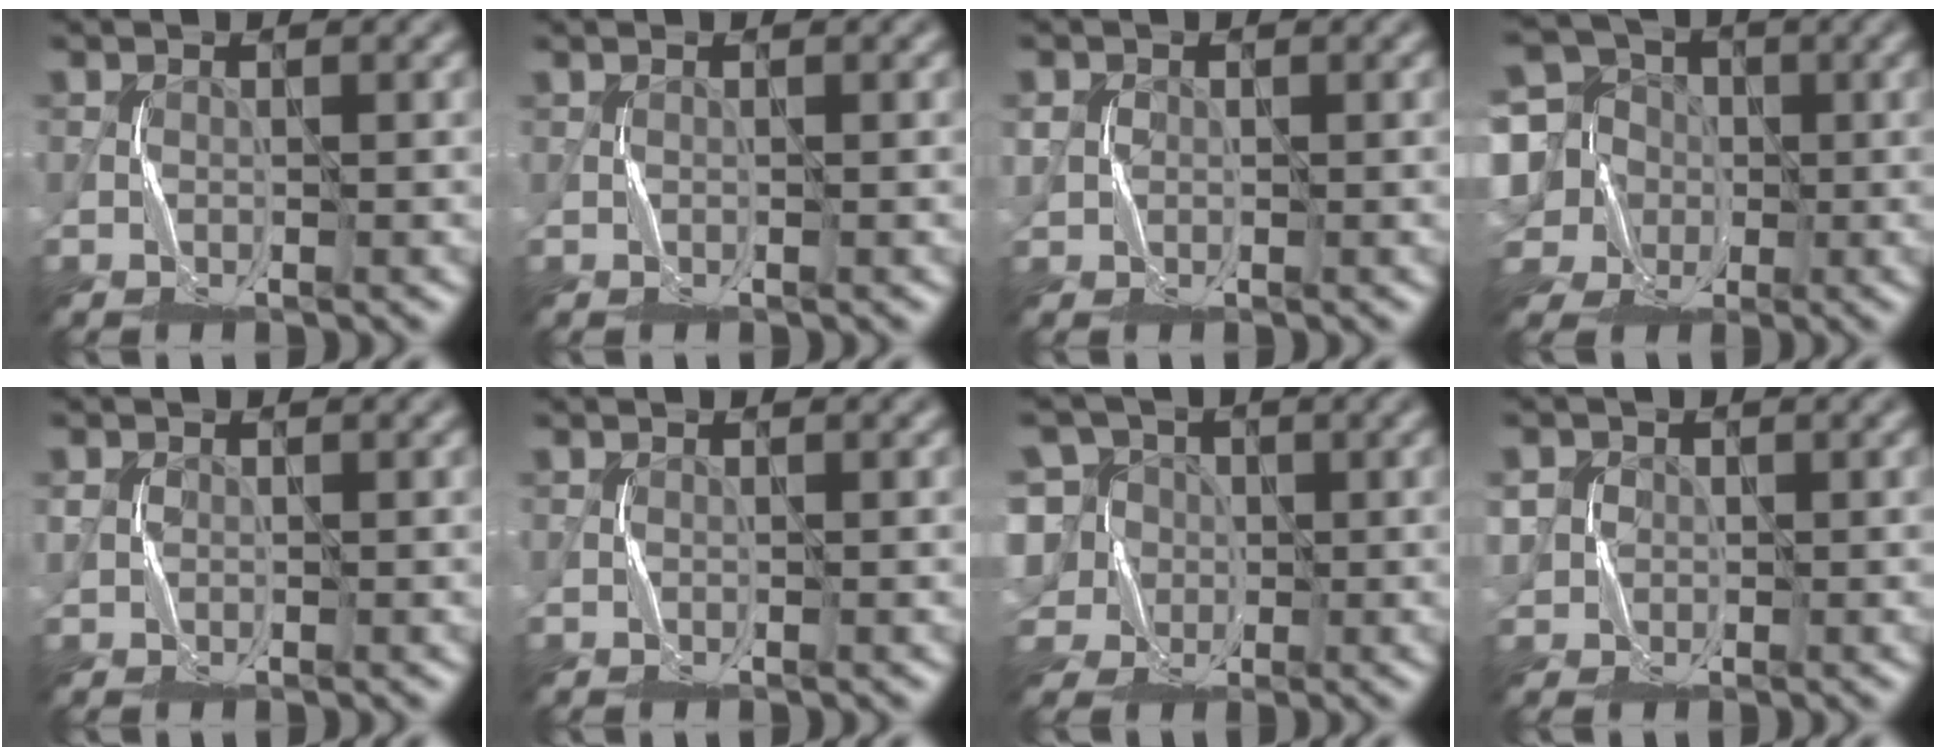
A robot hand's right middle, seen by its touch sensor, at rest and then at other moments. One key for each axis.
{"total": 0.0}
{"total": 1.8, "fx": 0.2, "fy": 1.6, "fz": 0.6, "tx": -0.014, "ty": 0.000, "tz": 0.002}
{"total": 12.0, "fx": 1.0, "fy": 10.8, "fz": 5.2, "tx": -0.157, "ty": 0.038, "tz": -0.018}
{"total": 1.4, "fx": 0.2, "fy": 1.3, "fz": 0.5, "tx": -0.011, "ty": 0.001, "tz": 0.001}
{"total": 0.0}
{"total": 10.5, "fx": 1.7, "fy": 9.4, "fz": 4.3, "tx": -0.112, "ty": 0.036, "tz": 0.005}
{"total": 4.1, "fx": 0.4, "fy": 3.8, "fz": 1.4, "tx": -0.037, "ty": 0.019, "tz": -0.005}